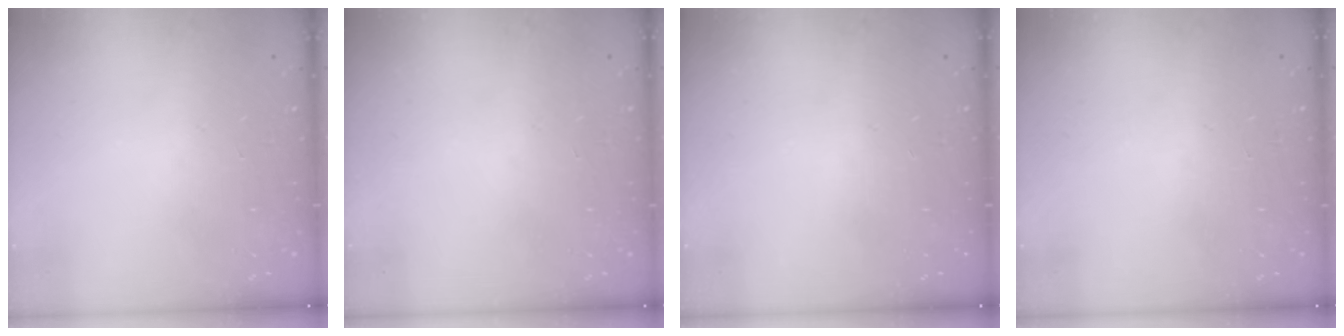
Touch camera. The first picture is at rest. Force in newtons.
{"total": 0.0}
{"total": 0.0}
{"total": 0.0}